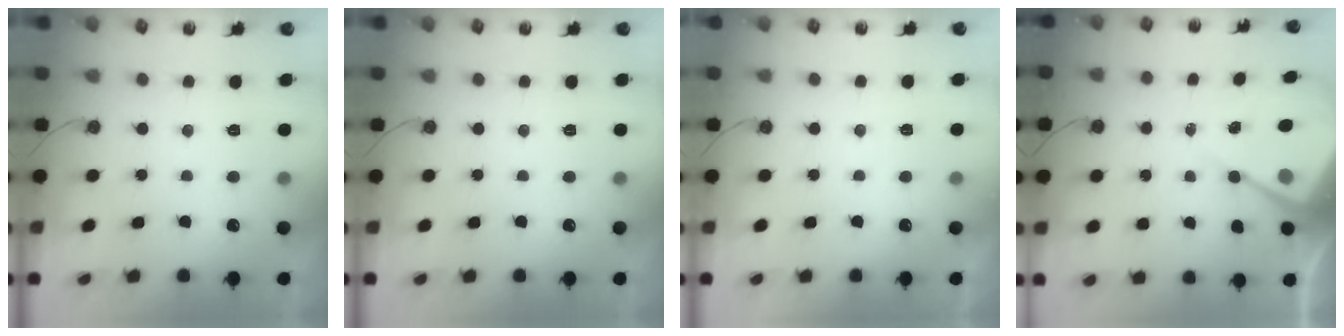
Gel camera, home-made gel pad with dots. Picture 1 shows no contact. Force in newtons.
{"total": 0.0}
{"total": 2.7, "press": 2.7, "slide": 0.6}
{"total": 8.8, "press": 8.7, "slide": 0.7}